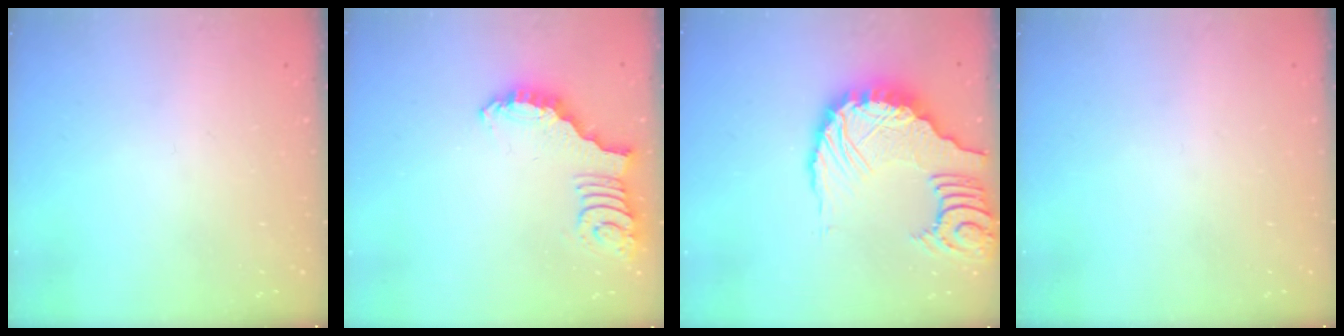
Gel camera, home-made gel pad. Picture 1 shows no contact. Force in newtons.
{"total": 2.5, "press": 2.5, "slide": 0.5}
{"total": 11.6, "press": 11.5, "slide": 1.5}
{"total": 0.0}